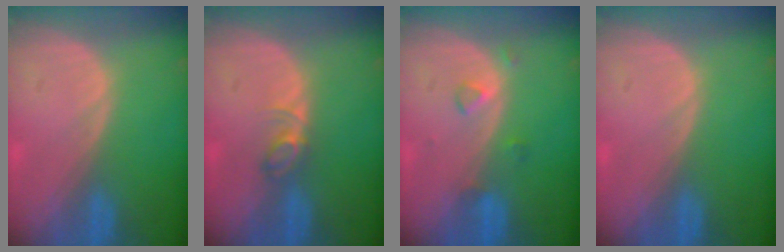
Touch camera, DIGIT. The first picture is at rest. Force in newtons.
{"total": 2.5, "press": 2.5, "slide": 0.4}
{"total": 2.1, "press": 2.1, "slide": 0.1}
{"total": 0.0}